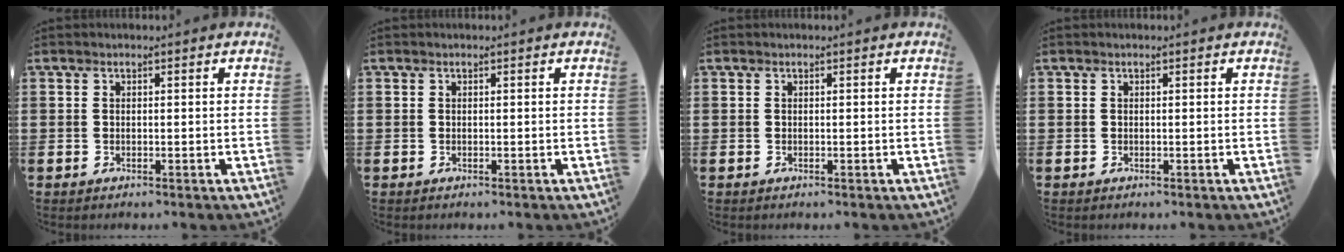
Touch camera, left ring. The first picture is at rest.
{"total": 0.0}
{"total": 0.0}
{"total": 0.0}